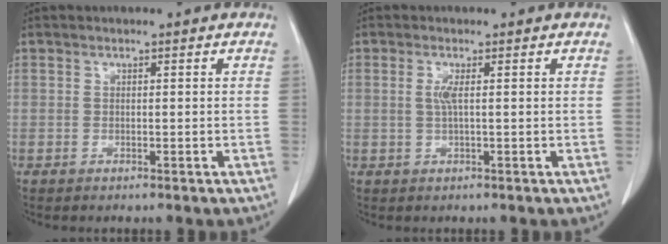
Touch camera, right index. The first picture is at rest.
{"total": 1.9, "force": [0.3, 0.0, 1.8], "torque": [-0.046, -0.001, 0.003]}